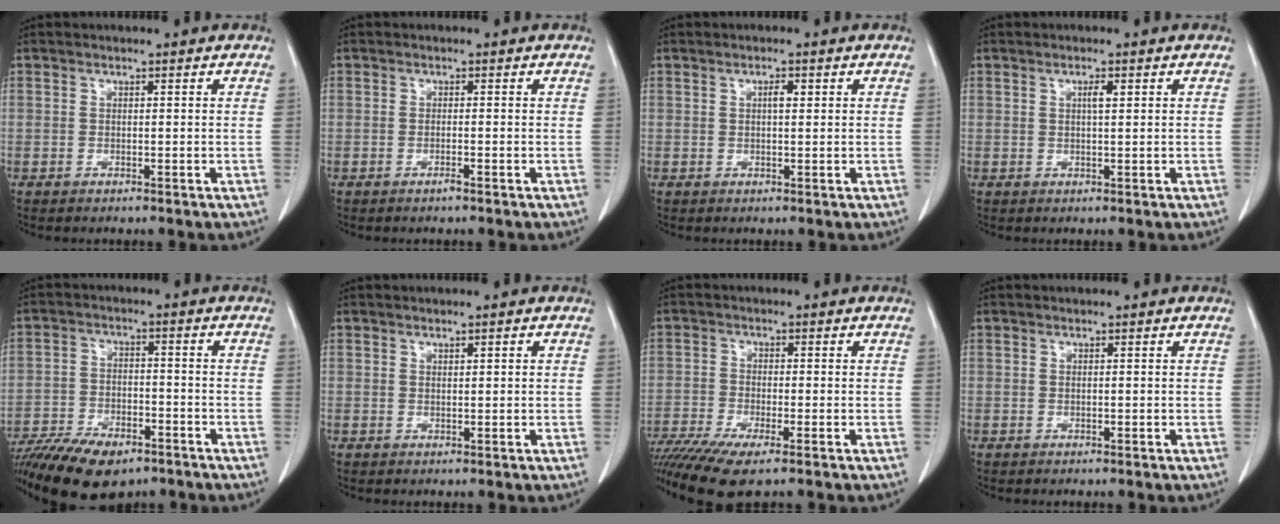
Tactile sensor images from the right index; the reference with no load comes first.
{"total": 0.9, "force": [-0.6, -0.1, 0.6], "torque": [-0.012, 0.000, -0.012]}
{"total": 1.5, "force": [0.4, 0.4, 1.4], "torque": [-0.022, 0.002, 0.006]}
{"total": 1.6, "force": [0.6, 0.2, 1.4], "torque": [-0.022, 0.001, 0.008]}
{"total": 15.4, "force": [-11.3, 6.2, 8.5], "torque": [-0.169, -0.019, -0.187]}
{"total": 0.9, "force": [0.4, 0.2, 0.7], "torque": [-0.011, 0.001, 0.007]}
{"total": 10.4, "force": [-7.6, 1.6, 7.0], "torque": [-0.133, -0.013, -0.133]}
{"total": 0.0}